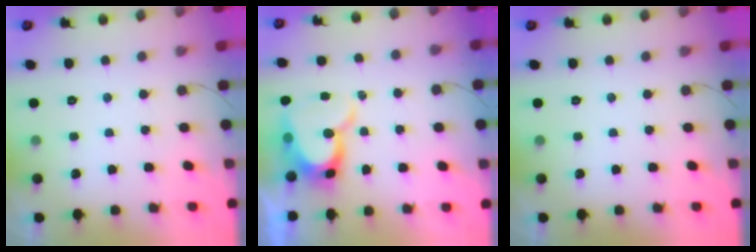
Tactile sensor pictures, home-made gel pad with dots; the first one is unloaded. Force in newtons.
{"total": 12.5, "press": 12.5, "slide": 1.2}
{"total": 0.0}